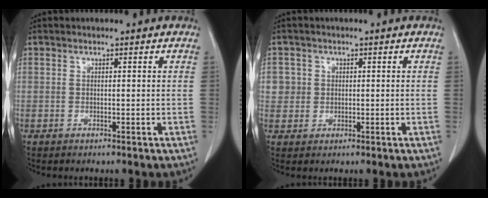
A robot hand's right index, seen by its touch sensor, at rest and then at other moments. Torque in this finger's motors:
{"motor_torque": [-0.06, 0.03, 0.02, 0.00]}